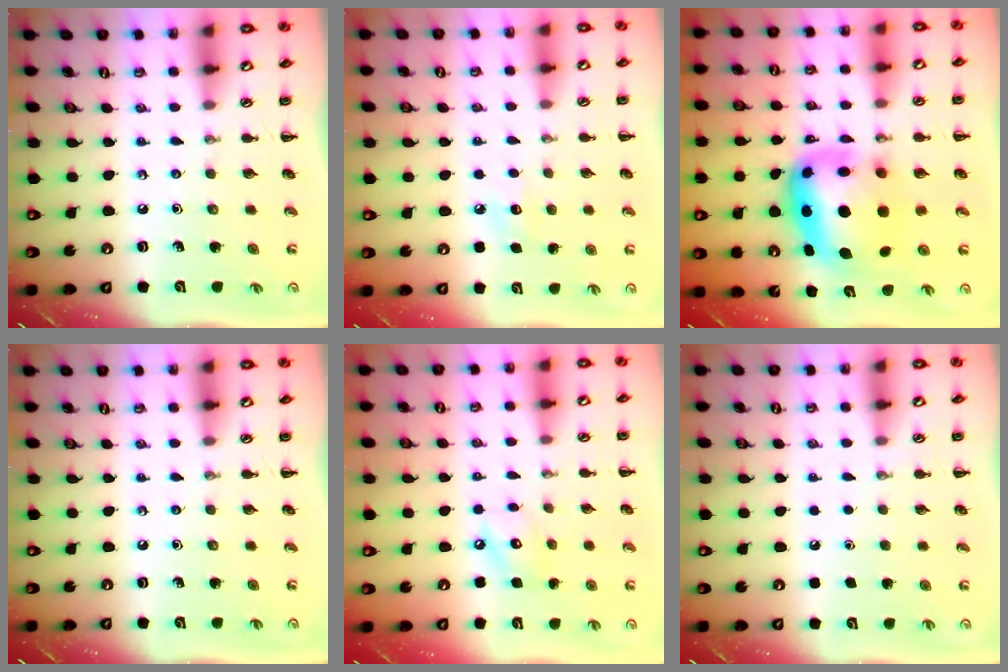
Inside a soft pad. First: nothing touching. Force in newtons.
{"total": 6.1, "press": 5.8, "slide": 1.8}
{"total": 11.2, "press": 10.8, "slide": 3.1}
{"total": 0.0}
{"total": 7.7, "press": 7.7, "slide": 0.8}
{"total": 1.6, "press": 1.6, "slide": 0.1}